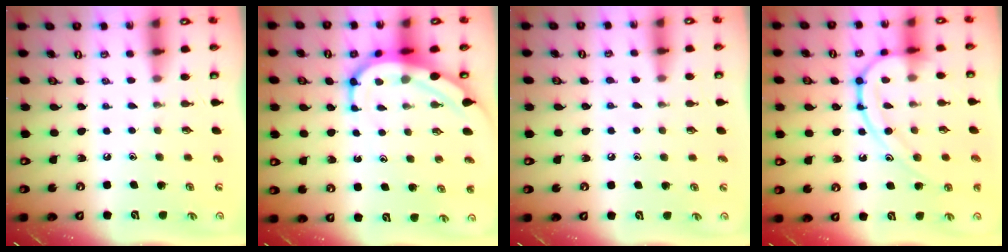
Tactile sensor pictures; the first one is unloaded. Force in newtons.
{"total": 8.9, "press": 8.9, "slide": 1.0}
{"total": 3.3, "press": 3.2, "slide": 0.7}
{"total": 13.2, "press": 13.2, "slide": 0.3}